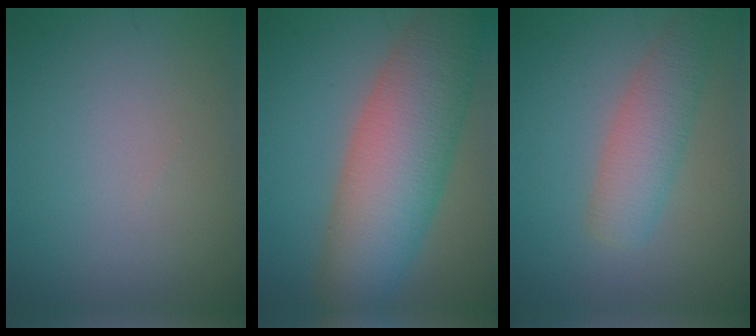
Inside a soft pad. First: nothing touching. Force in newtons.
{"total": 10.2, "press": 10.2, "slide": 0.5}
{"total": 3.9, "press": 3.9, "slide": 0.2}